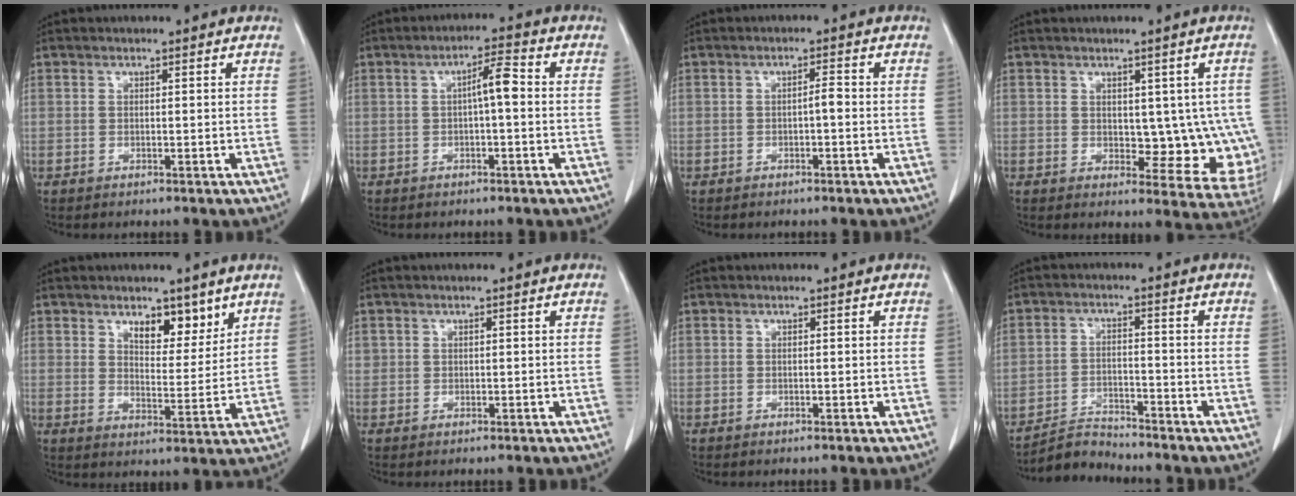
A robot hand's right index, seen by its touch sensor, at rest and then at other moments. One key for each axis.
{"total": 4.0, "fx": 0.0, "fy": 0.6, "fz": 4.0, "tx": -0.063, "ty": 0.011, "tz": -0.001}
{"total": 1.5, "fx": -0.4, "fy": 0.3, "fz": 1.5, "tx": -0.021, "ty": 0.003, "tz": -0.007}
{"total": 9.2, "fx": 0.3, "fy": 5.1, "fz": 7.6, "tx": -0.064, "ty": -0.001, "tz": 0.016}
{"total": 6.3, "fx": 4.2, "fy": 2.7, "fz": 3.8, "tx": -0.048, "ty": -0.008, "tz": 0.068}
{"total": 0.9, "fx": 0.3, "fy": 0.8, "fz": 0.1, "tx": 0.009, "ty": 0.007, "tz": 0.004}
{"total": 0.0}
{"total": 4.4, "fx": -4.2, "fy": 0.3, "fz": -1.0, "tx": 0.016, "ty": -0.002, "tz": -0.074}